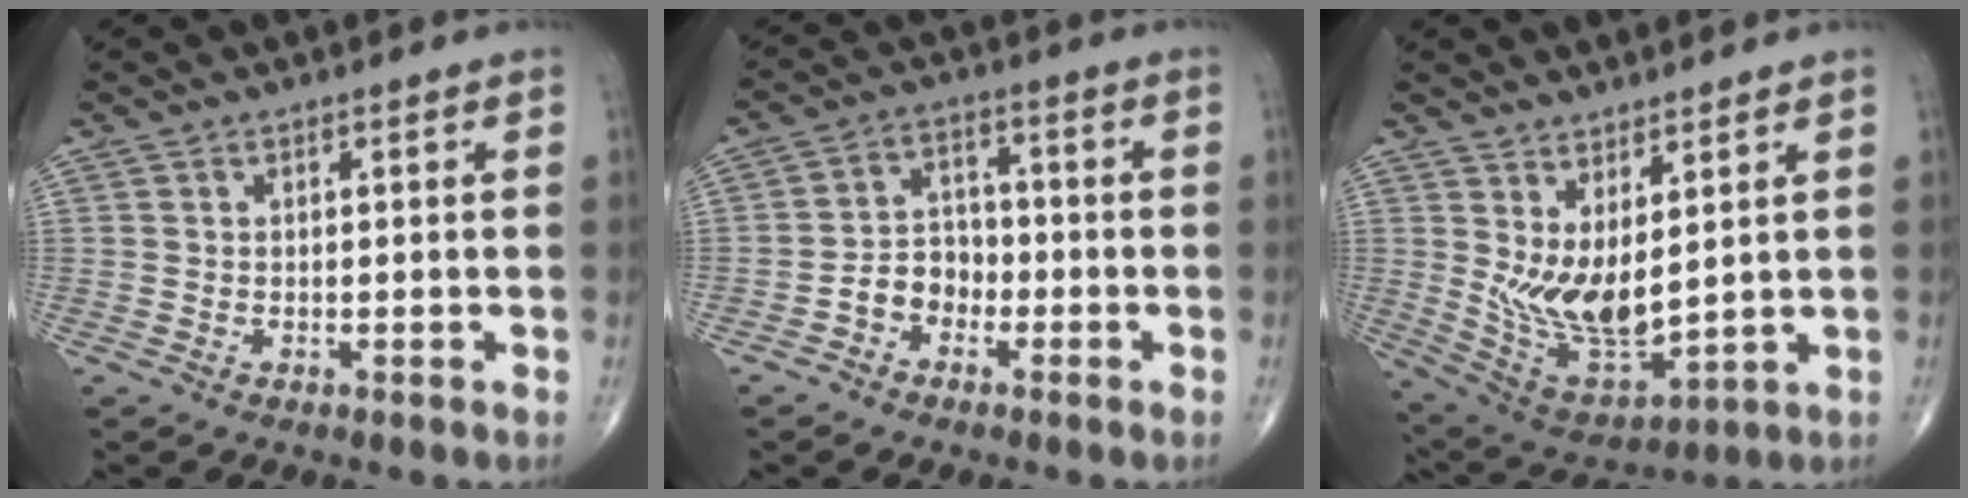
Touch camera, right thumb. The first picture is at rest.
{"total": 6.0, "force": [-2.6, 4.7, 2.6], "torque": [-0.020, 0.032, -0.055]}
{"total": 11.3, "force": [2.9, 4.9, 9.8], "torque": [-0.169, -0.040, 0.076]}